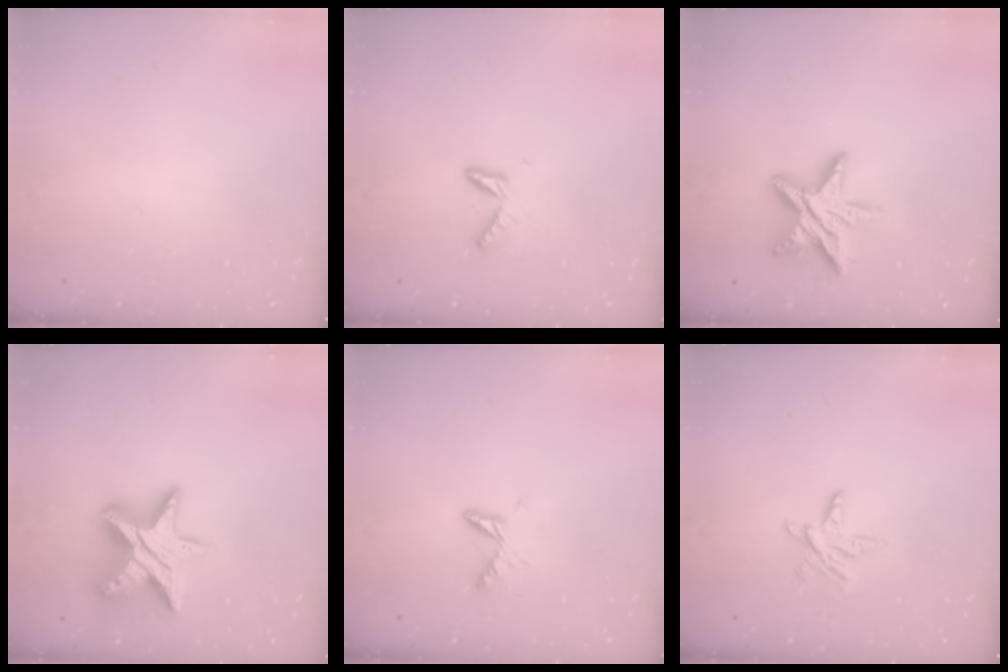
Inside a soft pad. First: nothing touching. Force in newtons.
{"total": 5.2, "press": 5.1, "slide": 0.5}
{"total": 14.6, "press": 14.6, "slide": 1.1}
{"total": 17.2, "press": 17.1, "slide": 1.3}
{"total": 5.6, "press": 5.6, "slide": 0.5}
{"total": 5.8, "press": 5.8, "slide": 0.5}